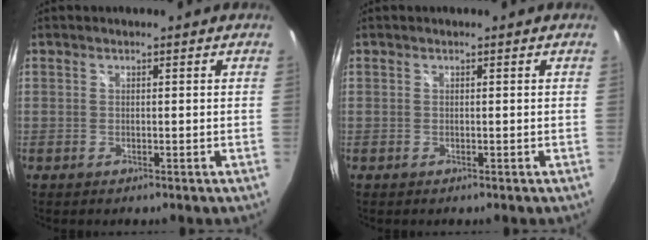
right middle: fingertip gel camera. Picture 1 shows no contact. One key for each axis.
{"total": 0.0}